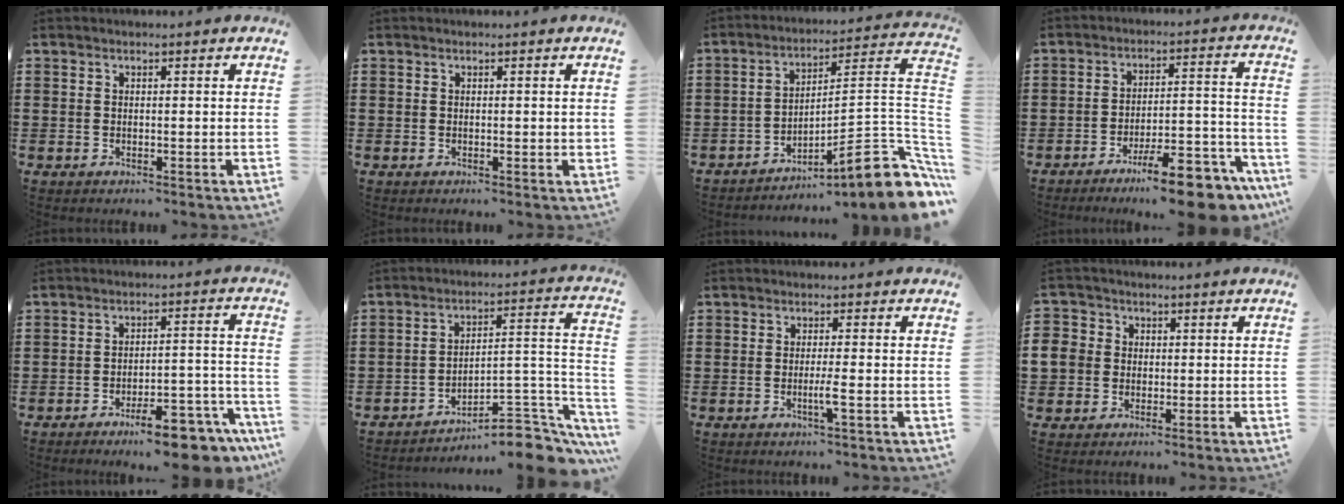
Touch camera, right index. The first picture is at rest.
{"total": 0.5, "force": [0.0, 0.3, 0.4], "torque": [-0.008, 0.003, -0.001]}
{"total": 10.3, "force": [-5.9, 1.1, 8.4], "torque": [-0.114, -0.016, -0.114]}
{"total": 11.6, "force": [-9.3, 1.6, 6.8], "torque": [-0.089, 0.035, -0.166]}
{"total": 9.4, "force": [-7.7, 1.9, 5.0], "torque": [-0.064, 0.027, -0.135]}
{"total": 7.7, "force": [-6.7, 2.2, 3.2], "torque": [-0.031, 0.003, -0.128]}
{"total": 2.6, "force": [-0.8, -0.3, 2.4], "torque": [-0.048, -0.010, -0.019]}
{"total": 4.7, "force": [0.0, 4.5, 1.4], "torque": [-0.057, 0.011, -0.005]}